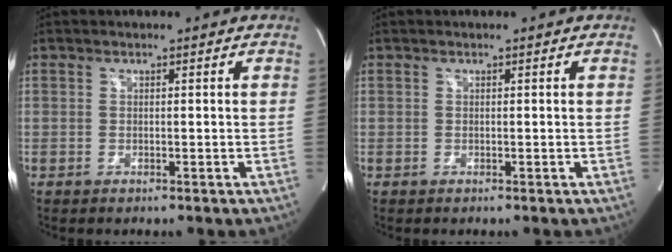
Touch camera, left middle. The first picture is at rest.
{"total": 0.0}